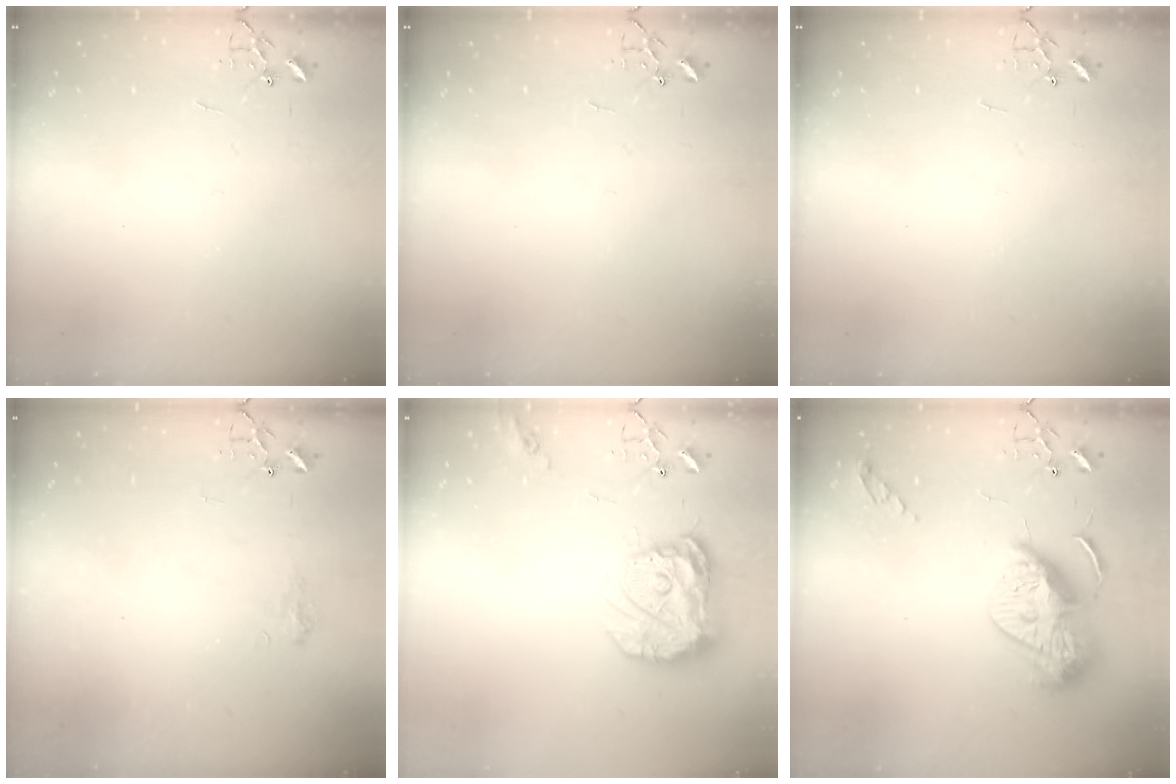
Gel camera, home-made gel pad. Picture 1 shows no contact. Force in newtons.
{"total": 0.0}
{"total": 0.0}
{"total": 6.9, "press": 6.9, "slide": 0.7}
{"total": 17.1, "press": 17.0, "slide": 1.5}
{"total": 16.0, "press": 16.0, "slide": 0.9}